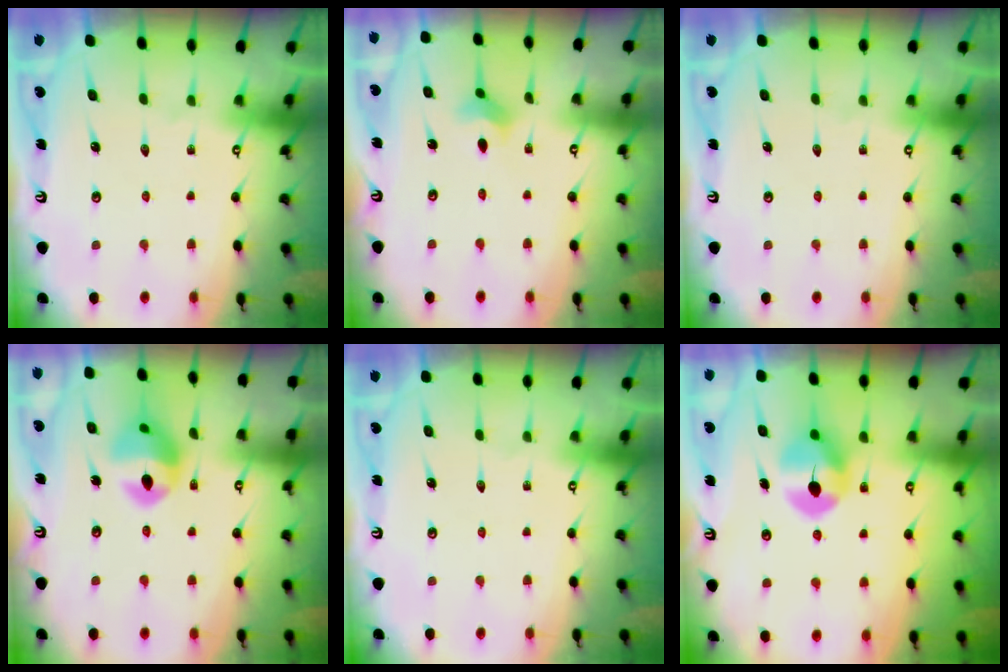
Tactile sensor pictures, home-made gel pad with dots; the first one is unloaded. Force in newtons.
{"total": 3.4, "press": 3.3, "slide": 0.6}
{"total": 0.0}
{"total": 12.1, "press": 12.1, "slide": 1.2}
{"total": 0.0}
{"total": 7.6, "press": 7.6, "slide": 0.4}